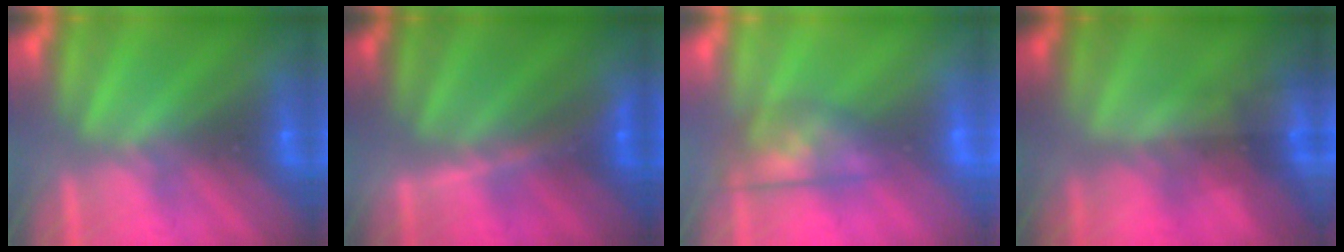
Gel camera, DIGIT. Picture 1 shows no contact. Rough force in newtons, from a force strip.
{"total": 3.0}
{"total": 5.8}
{"total": 3.9}